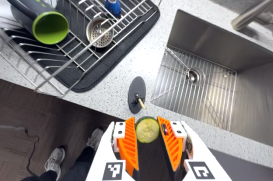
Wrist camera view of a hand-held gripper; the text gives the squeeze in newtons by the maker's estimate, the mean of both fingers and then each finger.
{"total": 8.2, "left": 8.3, "right": 8.1}